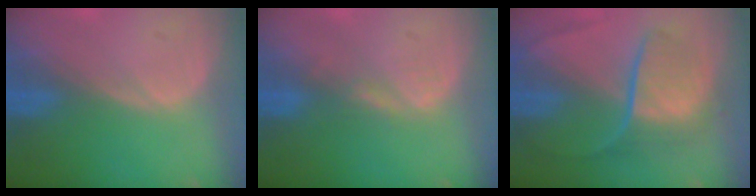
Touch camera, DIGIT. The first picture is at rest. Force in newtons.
{"total": 1.6, "press": 1.6, "slide": 0.2}
{"total": 8.9, "press": 7.5, "slide": 4.7}